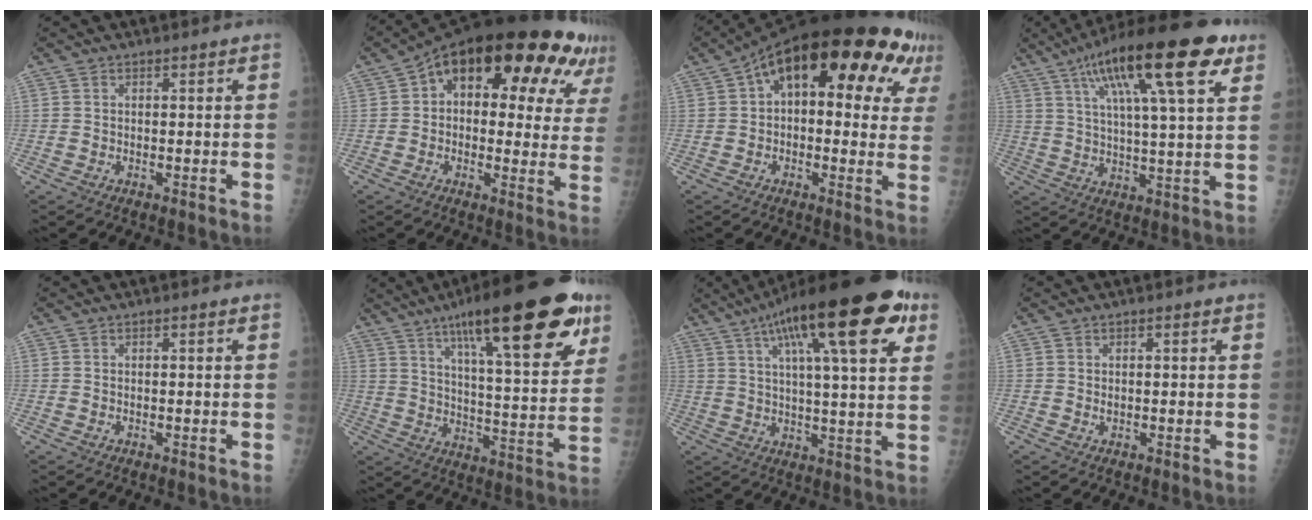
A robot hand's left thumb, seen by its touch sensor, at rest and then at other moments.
{"total": 22.6, "force": [10.4, 11.1, 16.7], "torque": [-0.192, 0.019, 0.139]}
{"total": 22.3, "force": [8.7, 10.7, 17.5], "torque": [-0.219, 0.038, 0.115]}
{"total": 22.4, "force": [11.0, 5.6, 18.8], "torque": [-0.292, 0.000, 0.172]}
{"total": 0.0}
{"total": 27.9, "force": [15.4, 7.1, 22.2], "torque": [-0.307, -0.032, 0.233]}
{"total": 24.1, "force": [11.6, 6.4, 20.2], "torque": [-0.297, 0.001, 0.170]}
{"total": 1.0, "force": [0.2, 0.5, 0.8], "torque": [-0.011, 0.003, 0.006]}